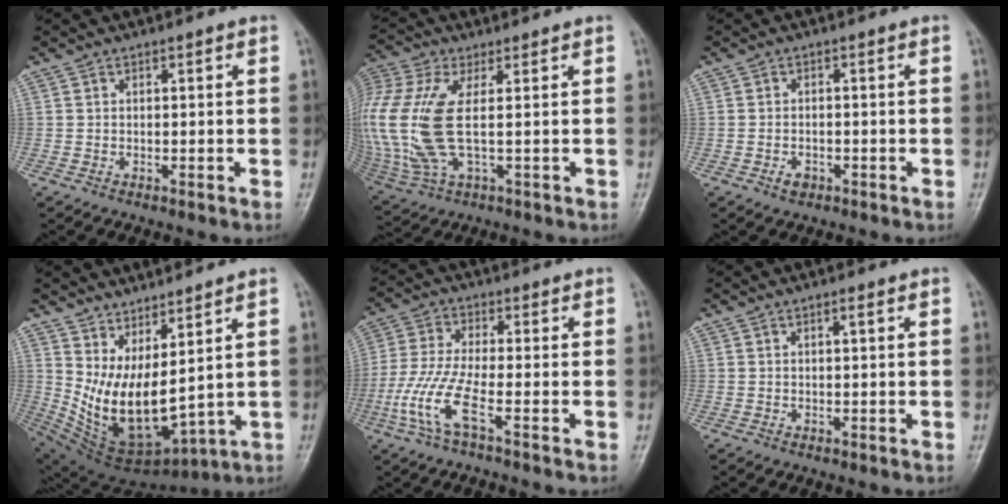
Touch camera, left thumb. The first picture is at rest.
{"total": 18.3, "force": [1.1, 8.2, 16.4], "torque": [-0.424, -0.002, 0.026]}
{"total": 2.1, "force": [-1.1, 1.3, 1.1], "torque": [-0.016, 0.007, -0.015]}
{"total": 14.2, "force": [4.5, 5.7, 12.2], "torque": [-0.212, -0.057, 0.113]}
{"total": 8.3, "force": [-3.5, 1.3, 7.5], "torque": [-0.195, 0.011, -0.077]}
{"total": 0.8, "force": [0.3, 0.1, 0.7], "torque": [-0.013, 0.002, 0.004]}